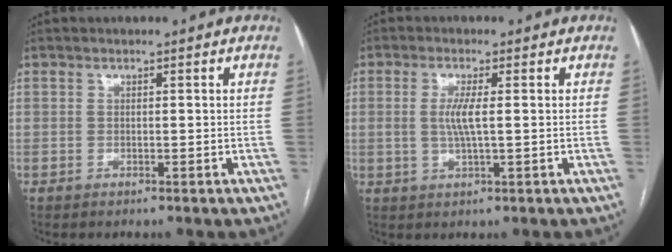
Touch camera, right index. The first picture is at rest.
{"total": 3.7, "force": [0.3, 0.3, 3.7], "torque": [-0.079, -0.004, 0.005]}